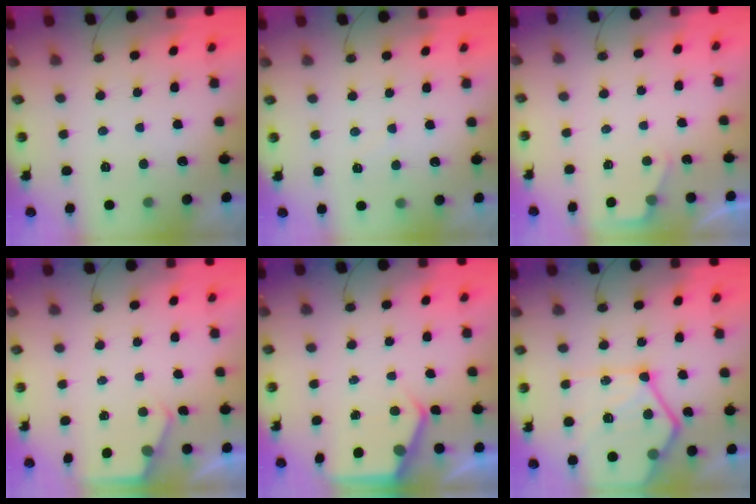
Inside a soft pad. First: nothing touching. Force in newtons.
{"total": 2.5, "press": 2.5, "slide": 0.3}
{"total": 2.4, "press": 2.4, "slide": 0.4}
{"total": 2.3, "press": 2.3, "slide": 0.3}
{"total": 4.7, "press": 4.7, "slide": 0.4}
{"total": 19.8, "press": 19.6, "slide": 2.4}